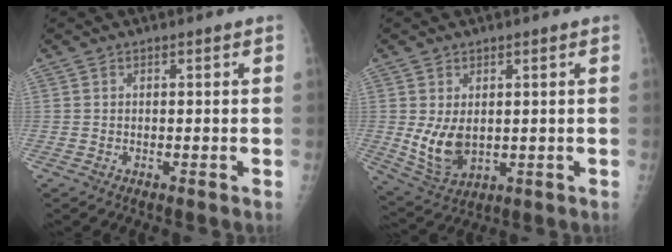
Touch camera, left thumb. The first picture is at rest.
{"total": 7.6, "force": [0.4, 5.1, 5.6], "torque": [-0.094, -0.019, 0.027]}